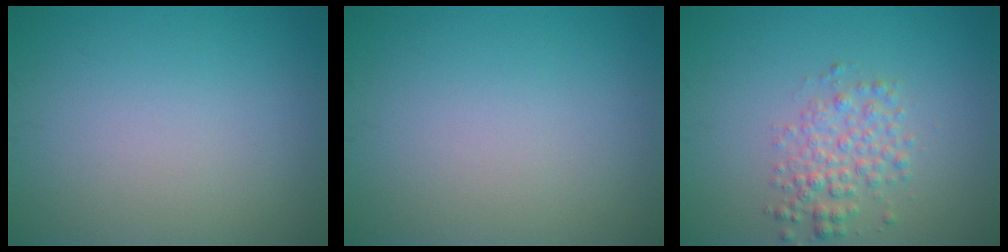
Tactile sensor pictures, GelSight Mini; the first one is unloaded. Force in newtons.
{"total": 0.0}
{"total": 2.9, "press": 2.9, "slide": 0.1}